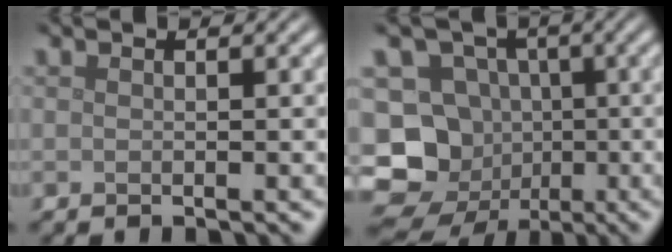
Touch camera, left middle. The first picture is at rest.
{"total": 13.6, "force": [-5.9, 11.6, 3.9], "torque": [-0.084, -0.012, -0.110]}